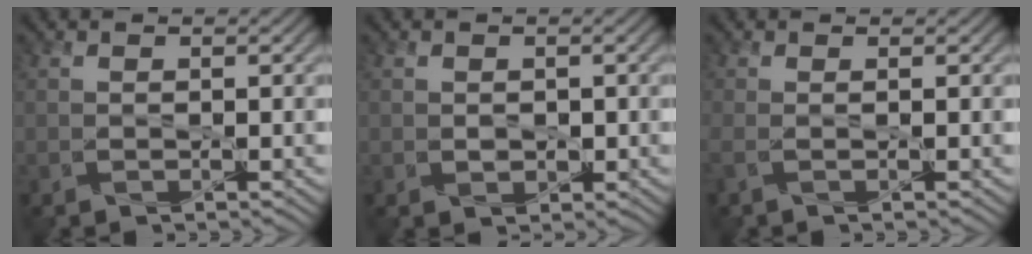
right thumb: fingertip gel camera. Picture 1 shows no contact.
{"total": 1.3, "force": [0.0, 1.1, 0.7], "torque": [-0.017, -0.007, 0.002]}
{"total": 1.1, "force": [-0.1, 0.1, 1.1], "torque": [-0.027, 0.000, -0.005]}